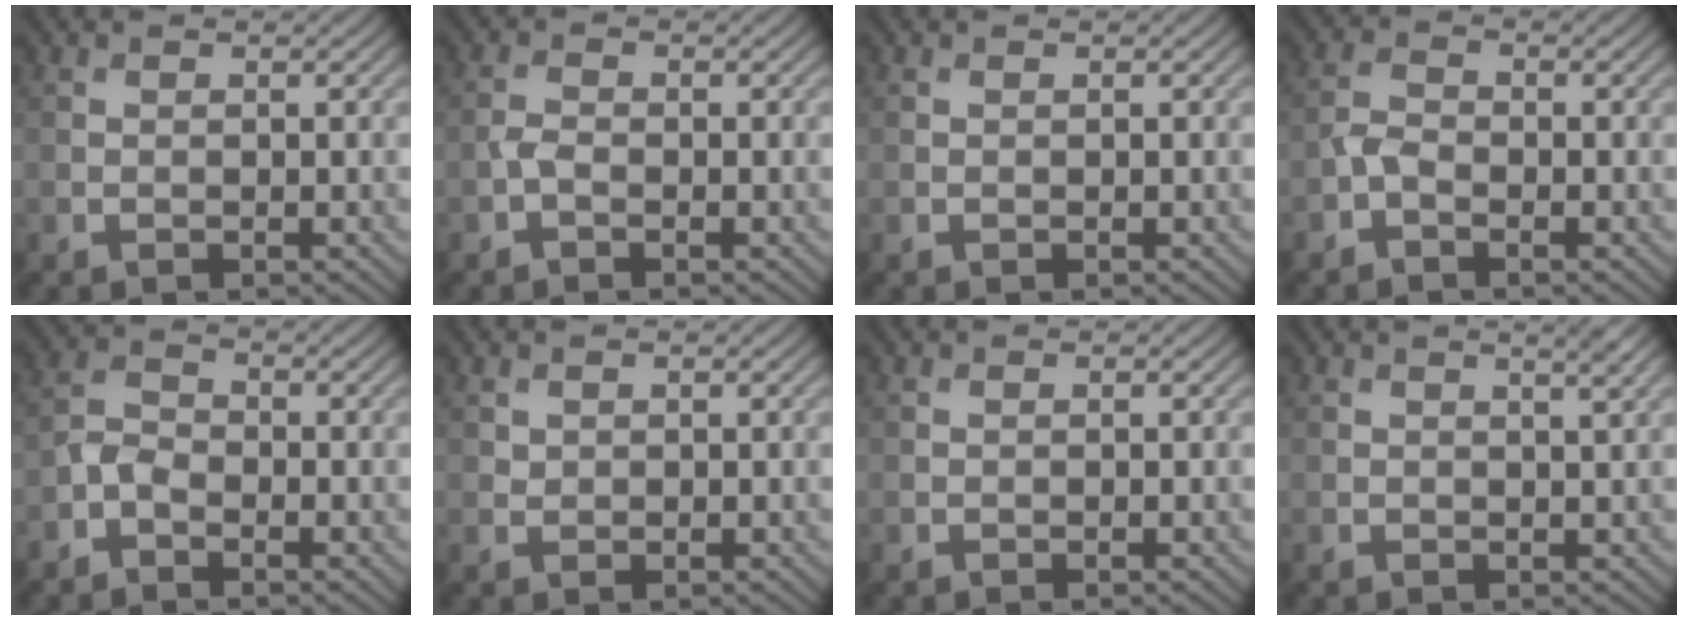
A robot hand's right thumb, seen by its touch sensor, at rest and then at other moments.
{"total": 1.4, "force": [-0.7, 0.7, 1.0], "torque": [-0.024, 0.002, -0.020]}
{"total": 0.0}
{"total": 2.1, "force": [-1.2, 1.1, 1.2], "torque": [-0.028, 0.005, -0.033]}
{"total": 2.6, "force": [-1.6, 1.6, 1.4], "torque": [-0.029, 0.007, -0.043]}
{"total": 0.8, "force": [0.5, 0.6, 0.2], "torque": [-0.005, -0.004, 0.013]}
{"total": 0.0}
{"total": 2.0, "force": [1.2, 0.3, 1.5], "torque": [-0.025, 0.000, 0.011]}